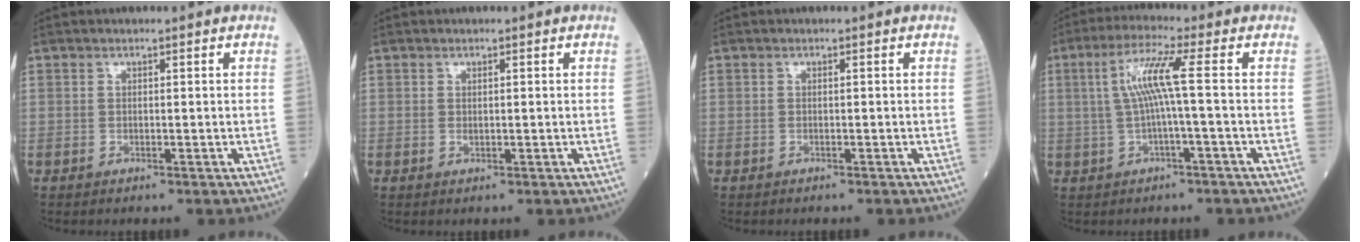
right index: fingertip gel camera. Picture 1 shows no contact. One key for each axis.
{"total": 0.6, "fx": 0.1, "fy": 0.3, "fz": 0.6, "tx": -0.017, "ty": -0.003, "tz": 0.003}
{"total": 1.0, "fx": -0.7, "fy": 0.3, "fz": 0.6, "tx": -0.019, "ty": -0.003, "tz": -0.005}
{"total": 6.9, "fx": 0.3, "fy": -0.5, "fz": 6.9, "tx": -0.140, "ty": 0.017, "tz": 0.009}